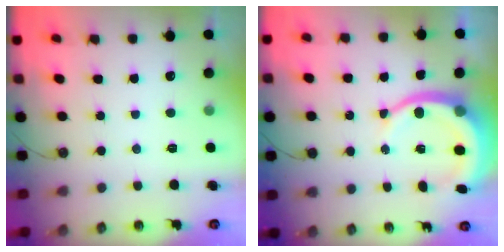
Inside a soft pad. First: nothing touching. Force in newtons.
{"total": 11.0, "press": 10.9, "slide": 2.0}